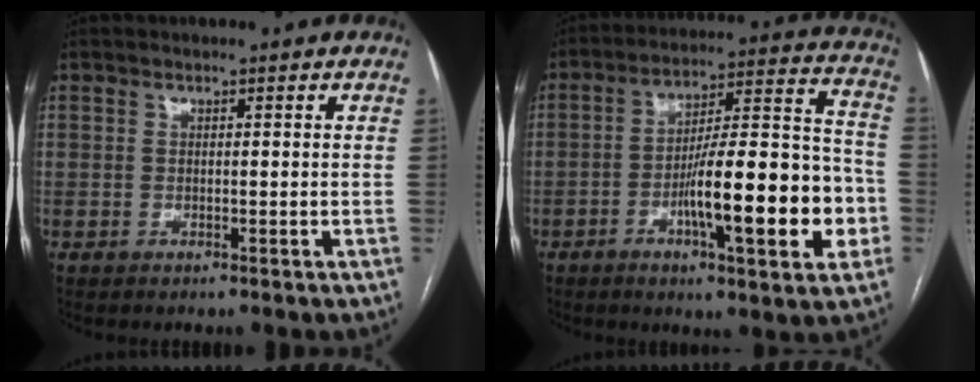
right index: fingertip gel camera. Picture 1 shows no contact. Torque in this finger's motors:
{"motor_torque": [0.99, -0.59, 0.60, 0.21]}